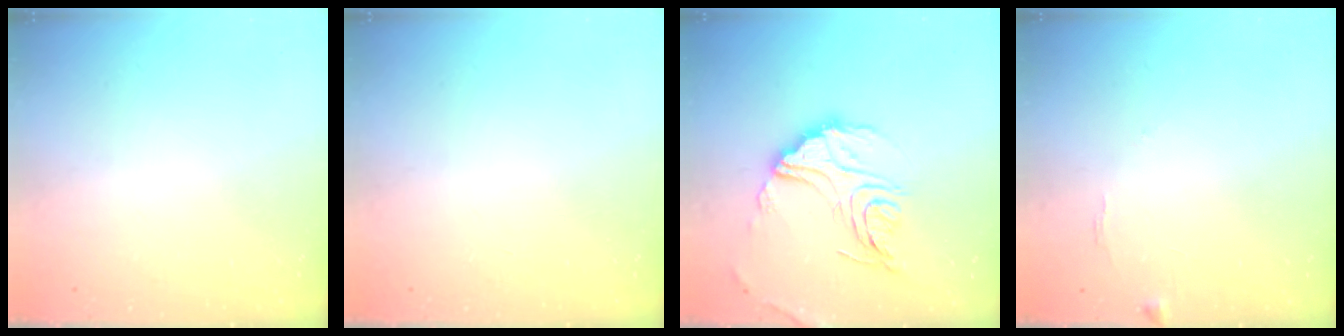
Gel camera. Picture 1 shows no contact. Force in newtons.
{"total": 0.0}
{"total": 19.3, "press": 19.2, "slide": 1.9}
{"total": 6.5, "press": 6.5, "slide": 0.3}